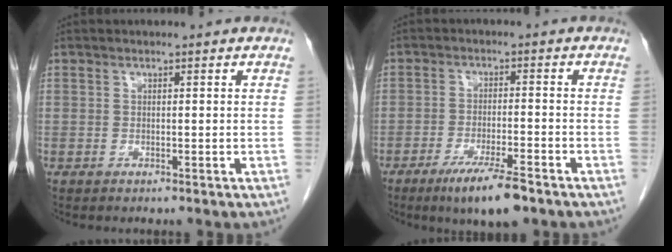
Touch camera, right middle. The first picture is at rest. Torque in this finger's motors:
{"motor_torque": [1.55, -0.58, 0.38, 0.17]}